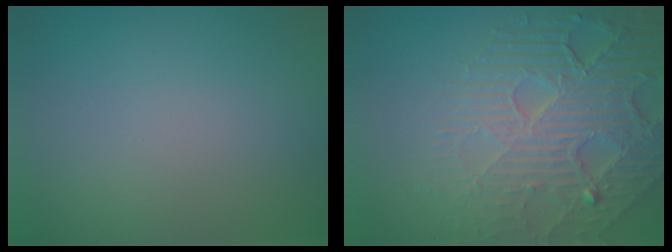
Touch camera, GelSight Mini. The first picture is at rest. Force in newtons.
{"total": 7.6, "press": 5.7, "slide": 5.1}